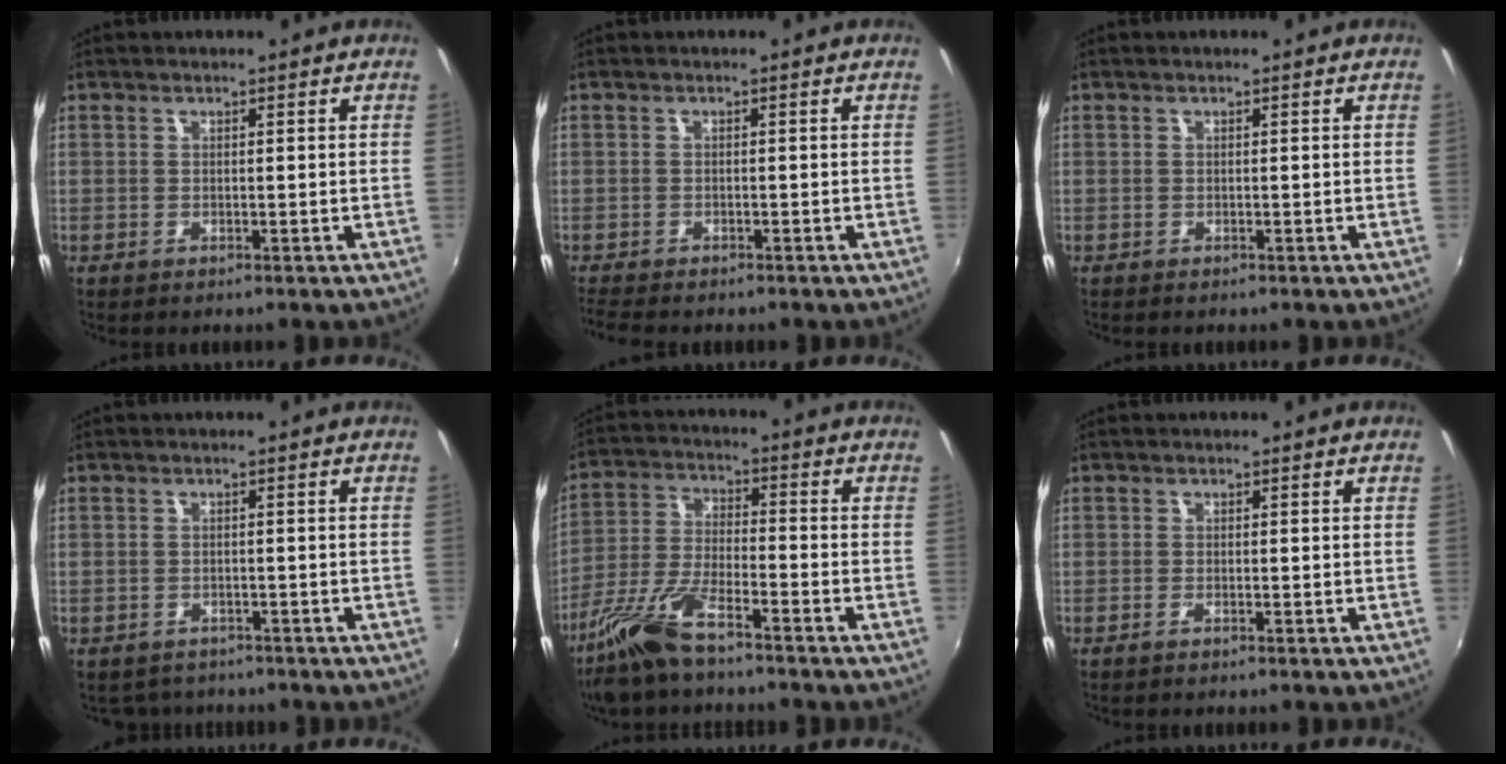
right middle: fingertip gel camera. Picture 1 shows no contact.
{"total": 4.5, "force": [-4.1, 0.8, 1.7], "torque": [-0.047, -0.024, -0.072]}
{"total": 0.0}
{"total": 3.8, "force": [-3.3, 1.9, 0.5], "torque": [-0.017, -0.008, -0.047]}
{"total": 11.7, "force": [-8.4, 3.0, 7.5], "torque": [-0.163, -0.012, -0.169]}
{"total": 0.8, "force": [-0.7, -0.1, 0.5], "torque": [-0.011, -0.002, -0.015]}